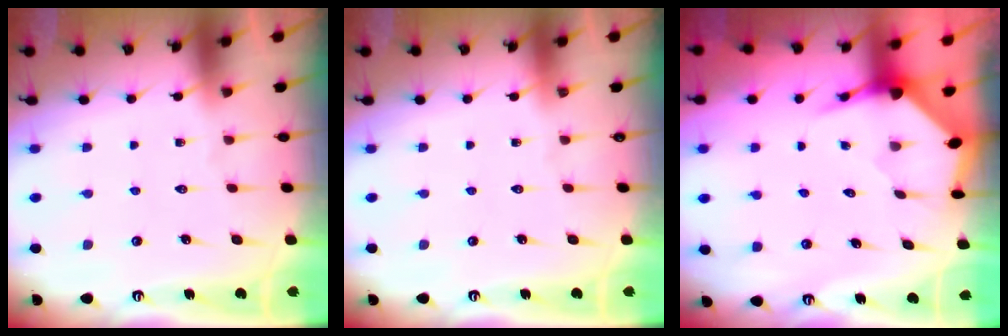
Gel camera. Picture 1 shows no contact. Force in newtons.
{"total": 0.0}
{"total": 3.6, "press": 3.6, "slide": 0.4}